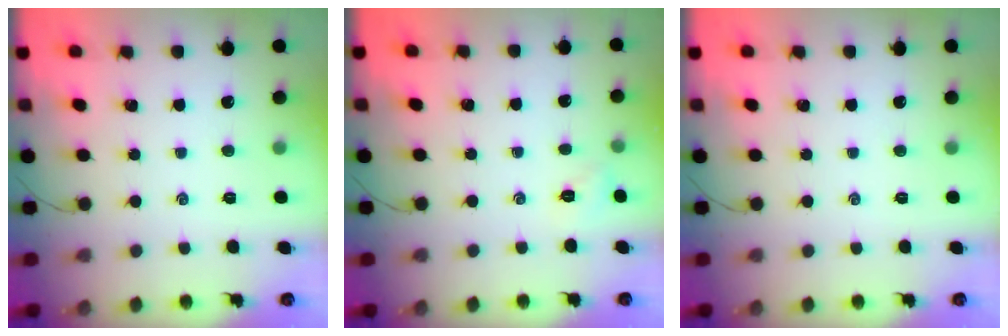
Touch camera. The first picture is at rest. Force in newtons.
{"total": 2.1, "press": 2.0, "slide": 0.6}
{"total": 0.0}